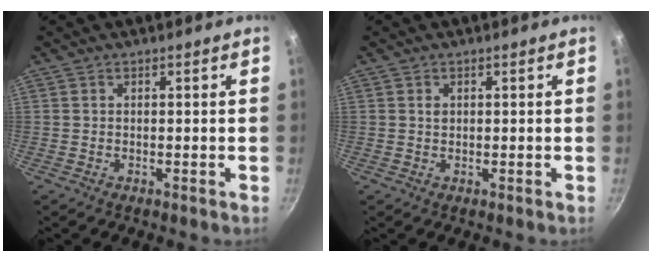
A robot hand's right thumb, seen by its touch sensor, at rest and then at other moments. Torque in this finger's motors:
{"motor_torque": [-0.14, 0.24, 0.39, 0.04, -0.02]}